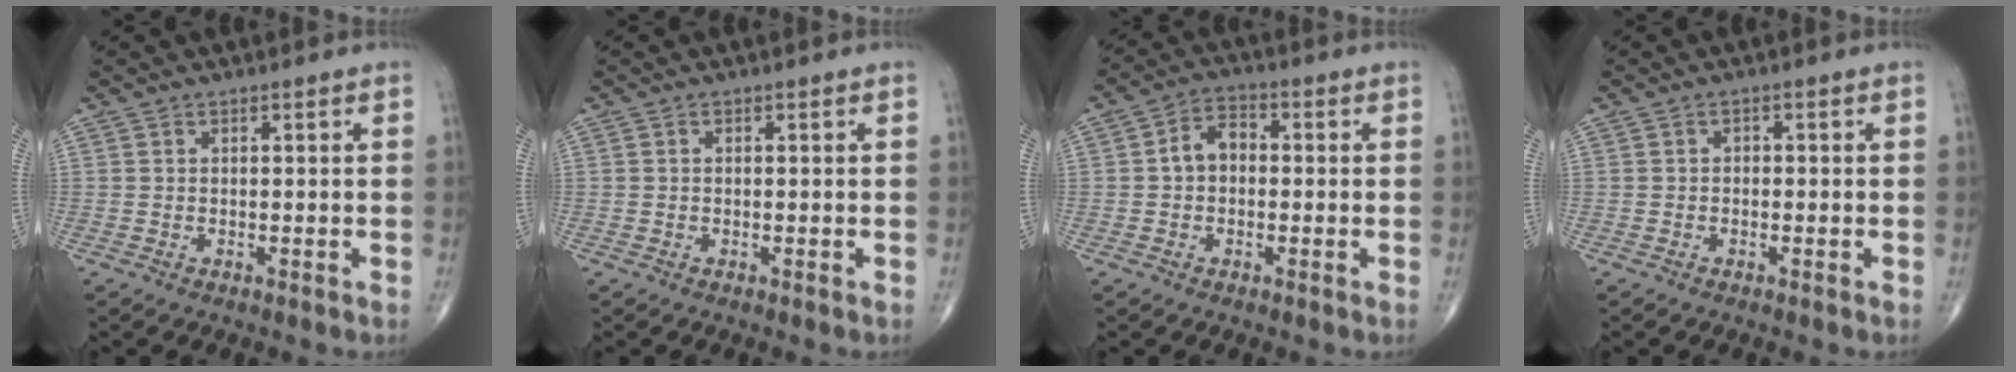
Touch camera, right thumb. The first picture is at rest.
{"total": 0.0}
{"total": 5.4, "force": [-0.1, 3.9, 3.7], "torque": [-0.053, 0.023, -0.013]}
{"total": 0.8, "force": [-0.3, 0.7, 0.4], "torque": [0.002, 0.003, -0.010]}